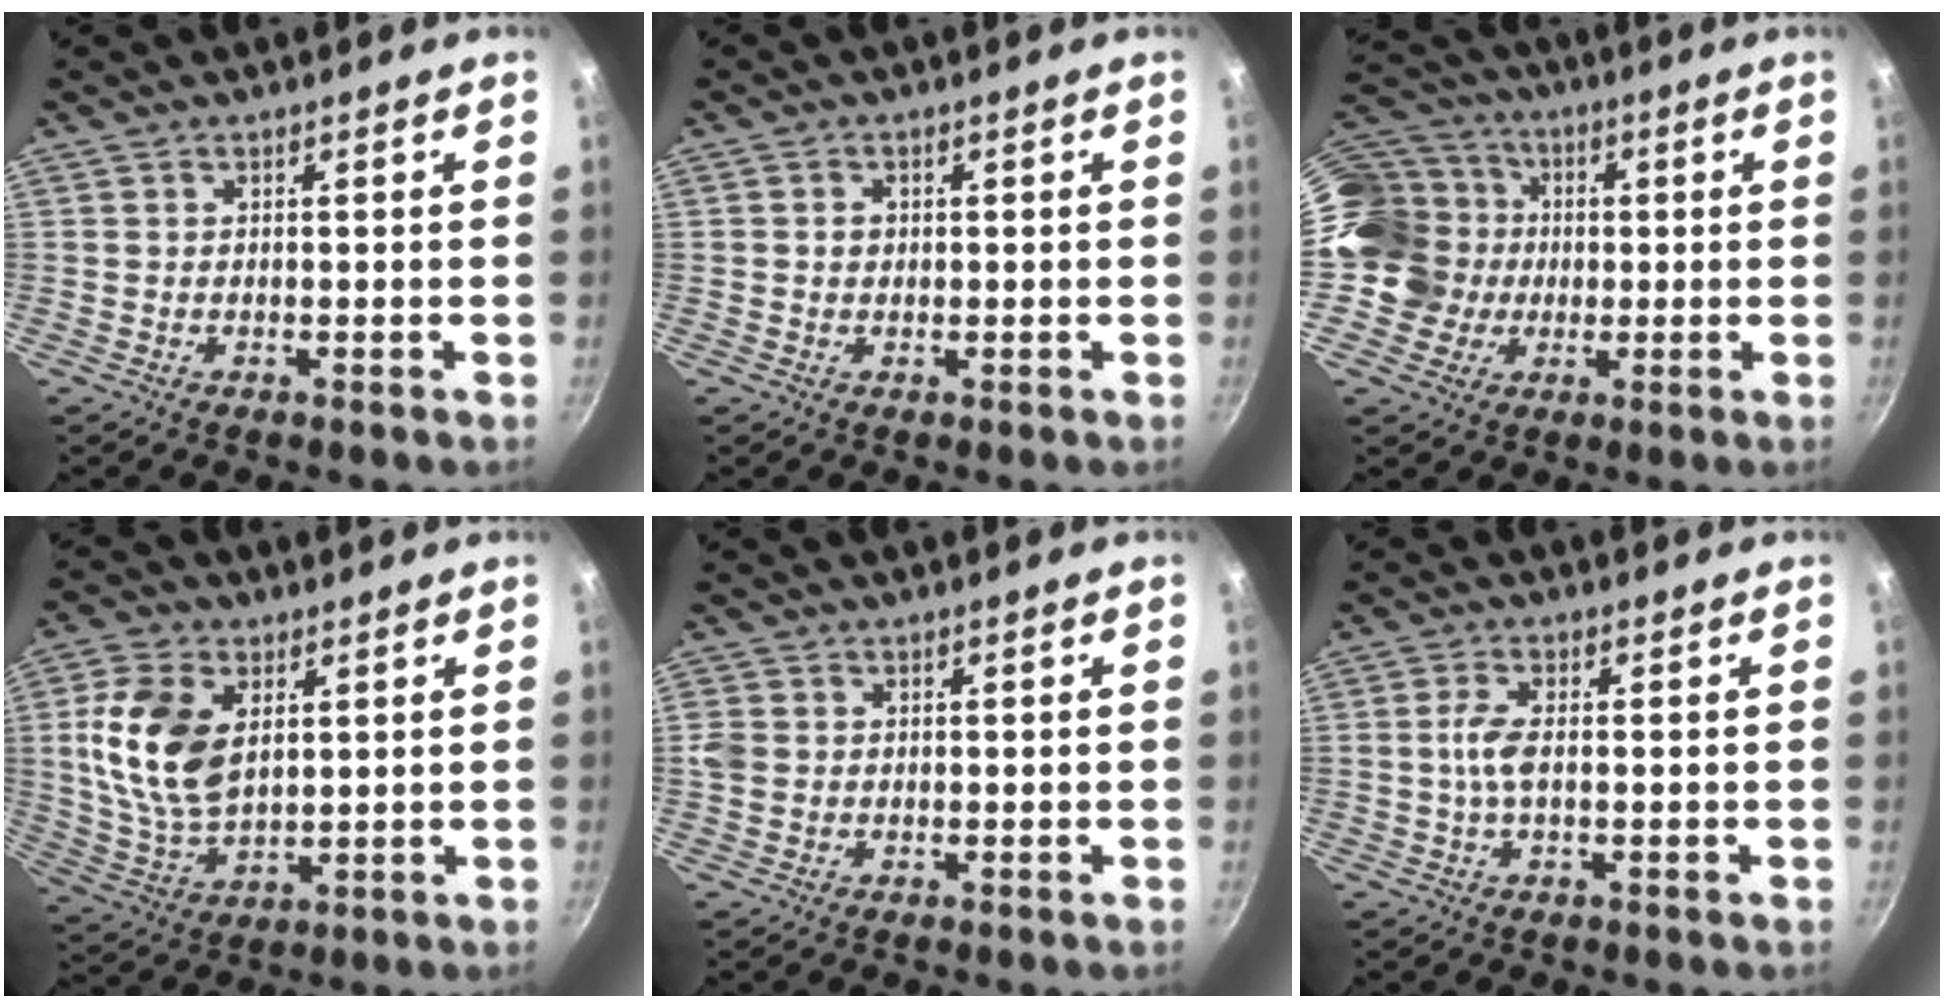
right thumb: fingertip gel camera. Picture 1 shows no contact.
{"total": 1.5, "force": [0.1, 1.4, 0.7], "torque": [-0.007, 0.005, 0.001]}
{"total": 15.2, "force": [-0.3, 13.9, 6.0], "torque": [-0.093, 0.038, -0.012]}
{"total": 14.3, "force": [3.2, 8.9, 10.7], "torque": [-0.194, -0.014, 0.069]}
{"total": 2.6, "force": [-0.1, 2.3, 1.3], "torque": [-0.021, 0.002, -0.005]}
{"total": 4.1, "force": [-0.2, 1.6, 3.8], "torque": [-0.087, 0.006, -0.010]}